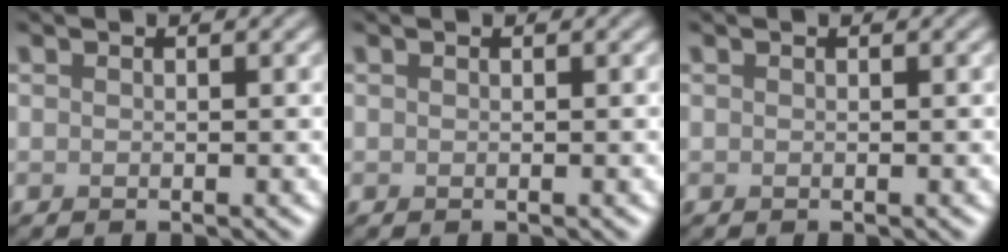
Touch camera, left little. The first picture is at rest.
{"total": 0.0}
{"total": 0.0}